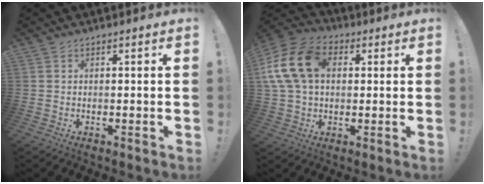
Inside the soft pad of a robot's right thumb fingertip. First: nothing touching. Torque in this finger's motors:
{"motor_torque": [1.95, 2.18, 0.36, 0.35, 0.25]}